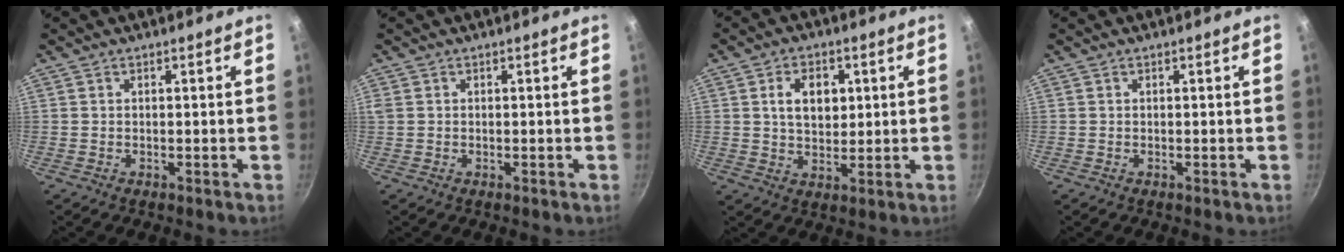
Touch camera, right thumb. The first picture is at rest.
{"total": 1.2, "force": [0.3, 1.0, 0.6], "torque": [-0.020, 0.007, 0.008]}
{"total": 7.6, "force": [2.0, 5.0, 5.4], "torque": [-0.062, -0.008, 0.035]}
{"total": 0.0}